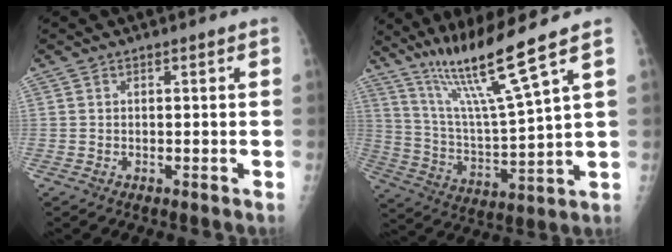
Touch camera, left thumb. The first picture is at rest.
{"total": 14.7, "force": [10.5, -1.2, 10.3], "torque": [-0.178, -0.061, 0.197]}